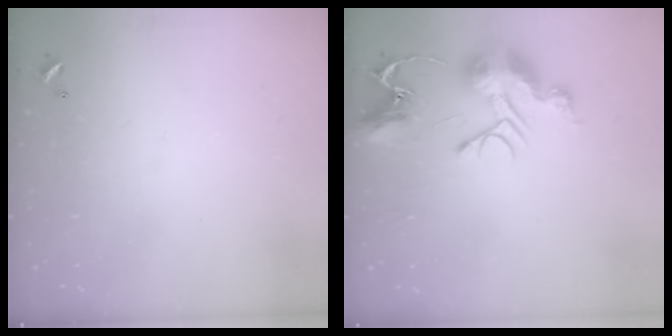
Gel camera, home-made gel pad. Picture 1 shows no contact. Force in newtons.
{"total": 12.0, "press": 12.0, "slide": 1.1}